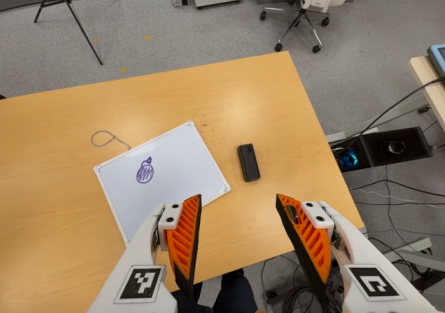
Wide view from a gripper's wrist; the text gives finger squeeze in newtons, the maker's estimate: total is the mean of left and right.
{"total": 0.0}